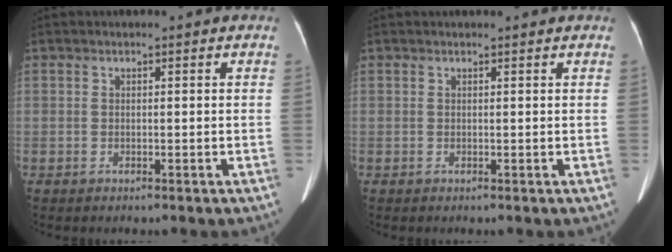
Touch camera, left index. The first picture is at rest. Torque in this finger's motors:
{"motor_torque": [0.20, -0.19, 0.00, 0.02]}